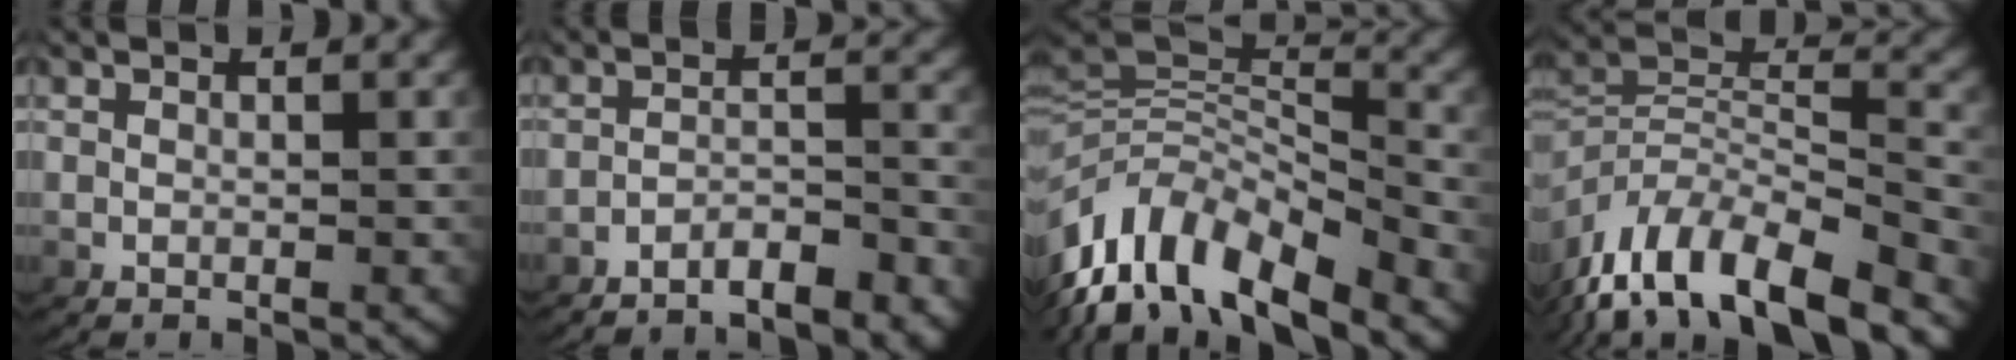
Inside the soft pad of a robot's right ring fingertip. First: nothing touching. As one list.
[{"total": 5.5, "force": [-5.2, 1.2, 1.2], "torque": [-0.017, -0.013, -0.085]}, {"total": 13.6, "force": [-5.9, 9.3, 8.1], "torque": [-0.179, -0.047, -0.083]}, {"total": 10.6, "force": [-5.5, 6.4, 6.4], "torque": [-0.129, -0.037, -0.075]}]